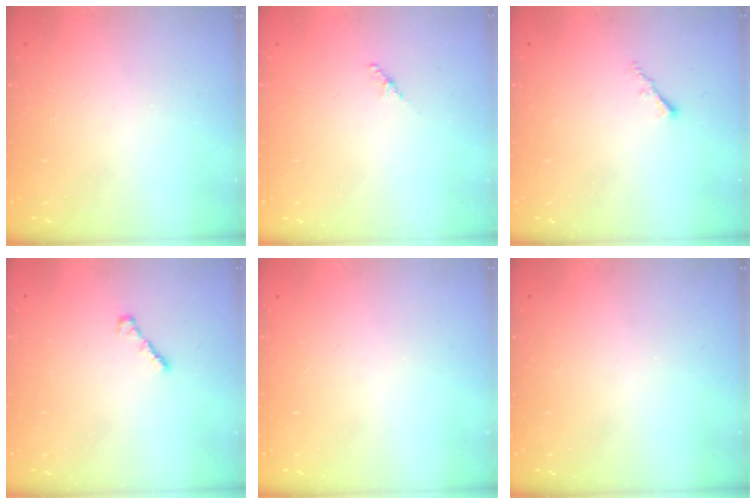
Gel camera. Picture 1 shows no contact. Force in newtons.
{"total": 2.9, "press": 2.8, "slide": 0.8}
{"total": 1.2, "press": 1.1, "slide": 0.4}
{"total": 1.3, "press": 1.3, "slide": 0.4}
{"total": 0.0}
{"total": 0.0}